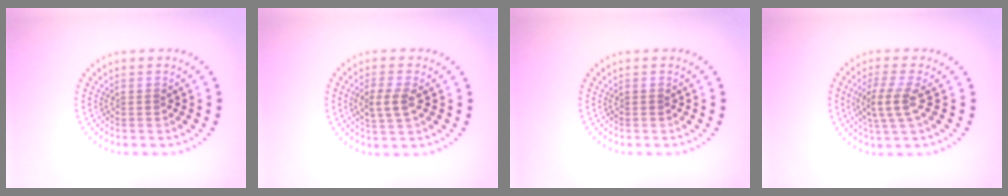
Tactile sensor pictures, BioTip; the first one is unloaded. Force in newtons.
{"total": 2.6, "press": 2.5, "slide": 0.8}
{"total": 0.0}
{"total": 3.1, "press": 2.7, "slide": 1.5}